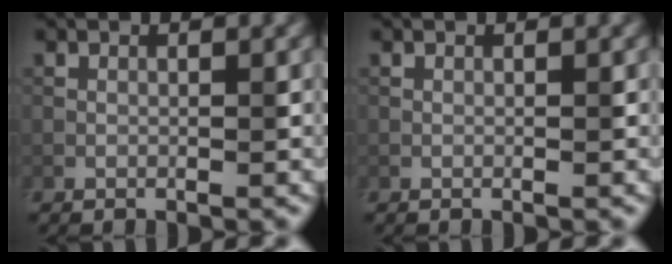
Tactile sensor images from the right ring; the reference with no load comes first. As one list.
[{"total": 0.0}]